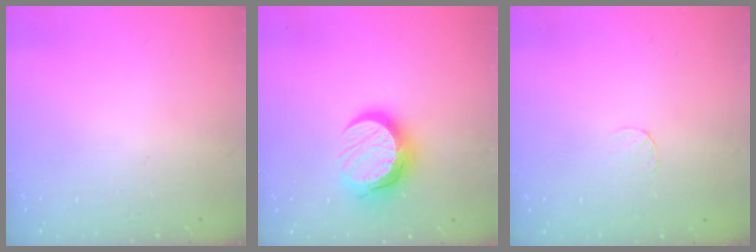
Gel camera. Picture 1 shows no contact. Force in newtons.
{"total": 13.1, "press": 13.1, "slide": 1.2}
{"total": 3.7, "press": 3.7, "slide": 0.4}